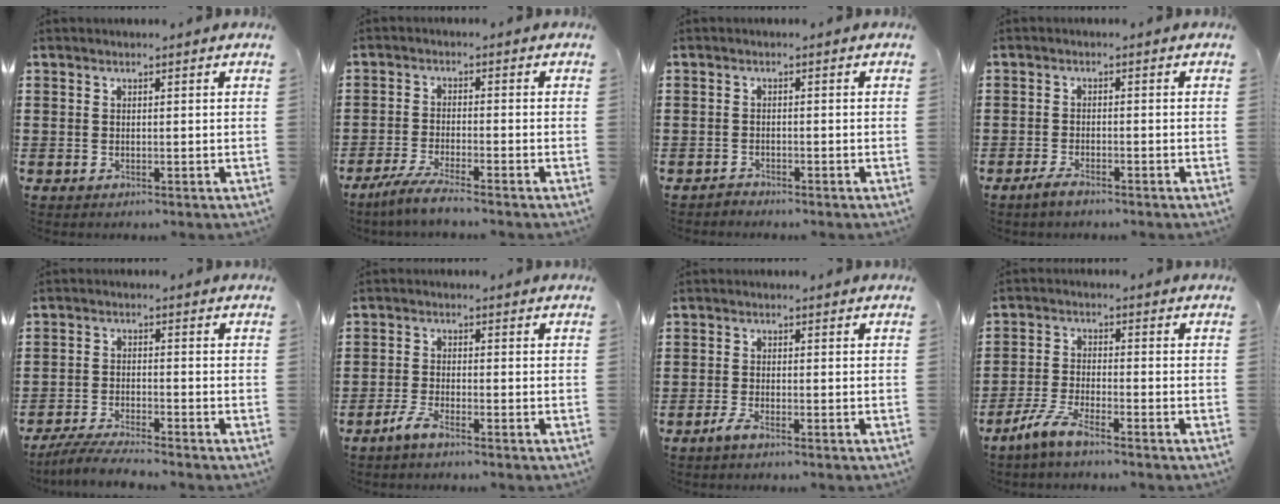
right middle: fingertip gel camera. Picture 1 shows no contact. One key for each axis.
{"total": 4.2, "fx": -3.7, "fy": -0.1, "fz": 2.0, "tx": -0.049, "ty": -0.011, "tz": -0.074}
{"total": 1.3, "fx": -1.2, "fy": 0.3, "fz": 0.0, "tx": -0.003, "ty": 0.005, "tz": -0.027}
{"total": 2.2, "fx": -1.7, "fy": 0.5, "fz": 1.2, "tx": -0.028, "ty": 0.003, "tz": -0.036}
{"total": 4.6, "fx": -4.4, "fy": 0.1, "fz": 1.5, "tx": -0.040, "ty": -0.007, "tz": -0.089}
{"total": 3.2, "fx": -2.5, "fy": 0.5, "fz": 1.9, "tx": -0.053, "ty": -0.001, "tz": -0.056}
{"total": 2.1, "fx": -1.7, "fy": 0.2, "fz": 1.3, "tx": -0.030, "ty": 0.002, "tz": -0.035}
{"total": 5.7, "fx": -4.7, "fy": 0.5, "fz": 3.2, "tx": -0.085, "ty": -0.011, "tz": -0.096}